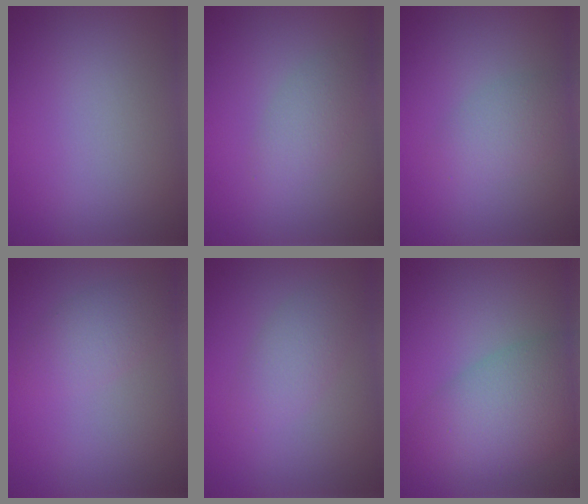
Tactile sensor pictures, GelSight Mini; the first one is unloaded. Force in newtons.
{"total": 2.0, "press": 2.0, "slide": 0.1}
{"total": 2.3, "press": 2.3, "slide": 0.1}
{"total": 2.7, "press": 2.7, "slide": 0.0}
{"total": 2.7, "press": 2.7, "slide": 0.1}
{"total": 6.9, "press": 6.8, "slide": 0.4}